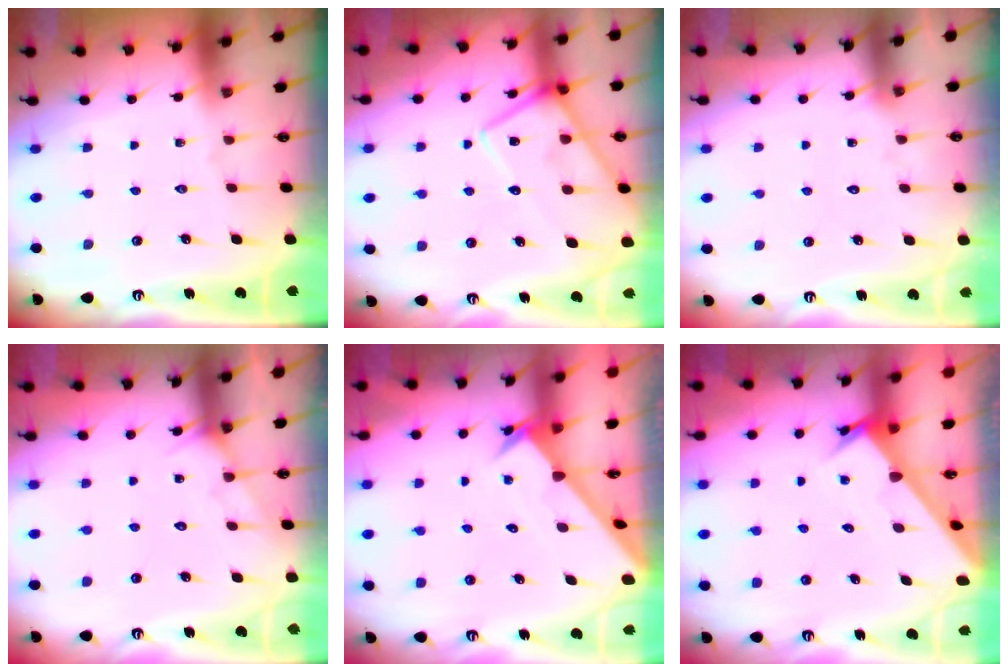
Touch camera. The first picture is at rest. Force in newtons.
{"total": 12.6, "press": 12.5, "slide": 1.3}
{"total": 2.0, "press": 2.0, "slide": 0.0}
{"total": 6.2, "press": 6.2, "slide": 0.6}
{"total": 2.6, "press": 2.6, "slide": 0.2}
{"total": 2.8, "press": 2.8, "slide": 0.1}